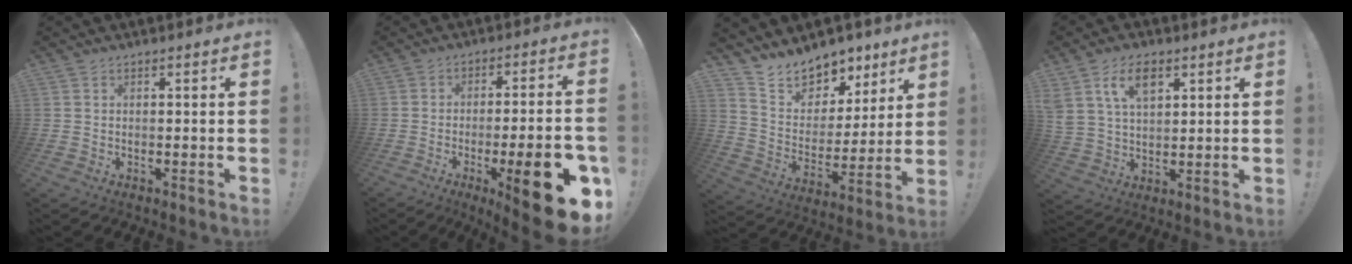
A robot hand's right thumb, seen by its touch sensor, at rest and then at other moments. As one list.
[{"total": 16.8, "force": [-6.8, 3.5, 15.0], "torque": [-0.195, 0.024, -0.093]}, {"total": 12.8, "force": [10.9, 6.3, 2.1], "torque": [-0.055, -0.085, 0.205]}, {"total": 10.0, "force": [5.2, 5.7, 6.4], "torque": [-0.118, -0.003, 0.098]}]